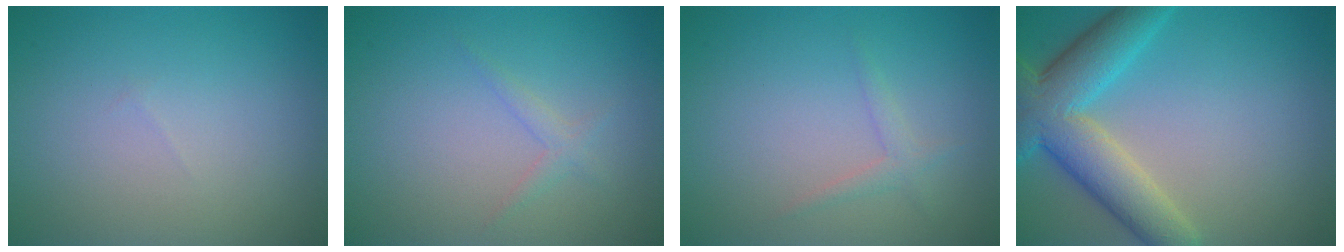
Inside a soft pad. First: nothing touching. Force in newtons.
{"total": 1.1, "press": 1.1, "slide": 0.1}
{"total": 1.2, "press": 1.1, "slide": 0.1}
{"total": 7.9, "press": 7.9, "slide": 0.5}